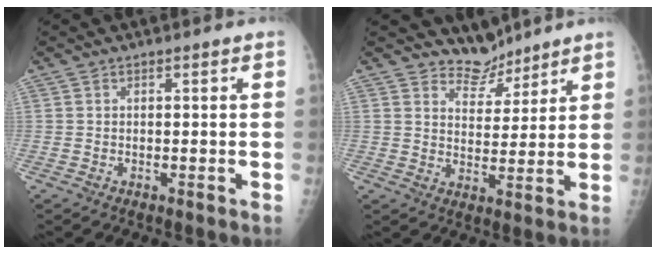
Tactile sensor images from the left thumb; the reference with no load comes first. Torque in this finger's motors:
{"motor_torque": [-0.05, -0.12, -0.57, -0.34, -0.12]}